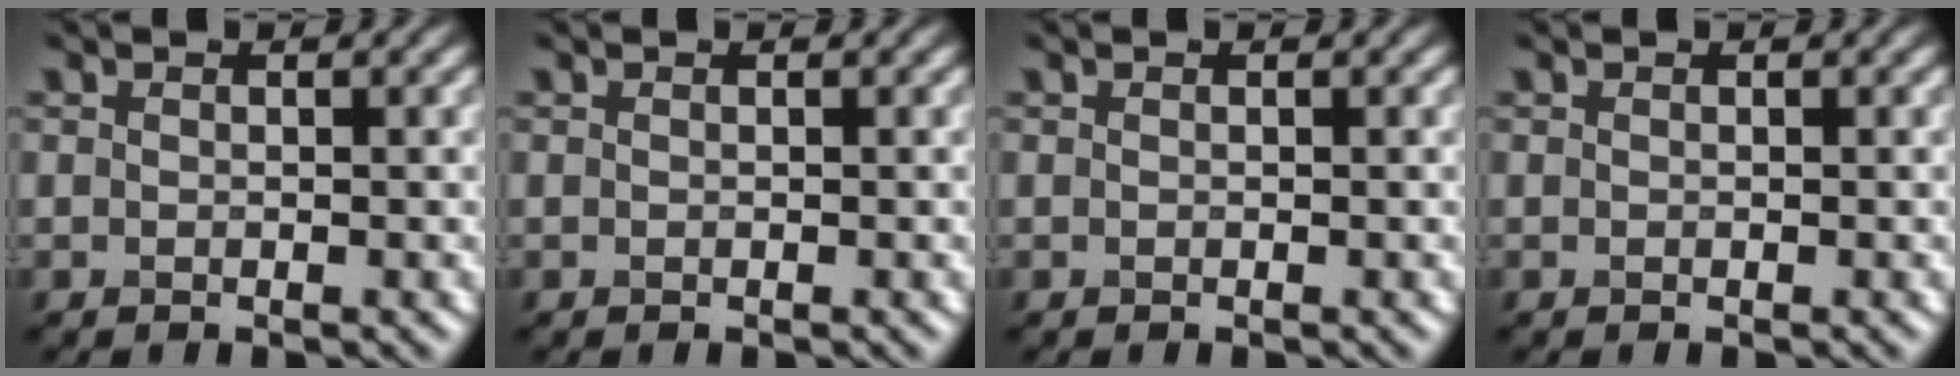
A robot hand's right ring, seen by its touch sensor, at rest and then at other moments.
{"total": 0.0}
{"total": 0.0}
{"total": 0.0}